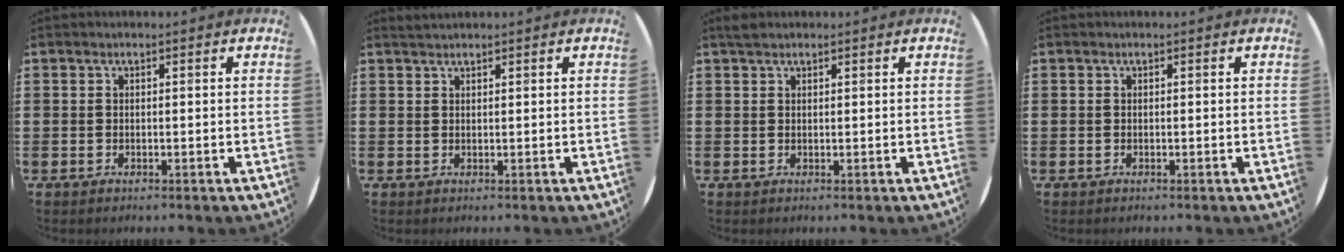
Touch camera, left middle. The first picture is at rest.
{"total": 0.9, "force": [0.9, -0.1, 0.0], "torque": [-0.001, 0.000, 0.017]}
{"total": 1.0, "force": [0.9, 0.3, 0.3], "torque": [-0.006, 0.005, 0.017]}
{"total": 0.0}